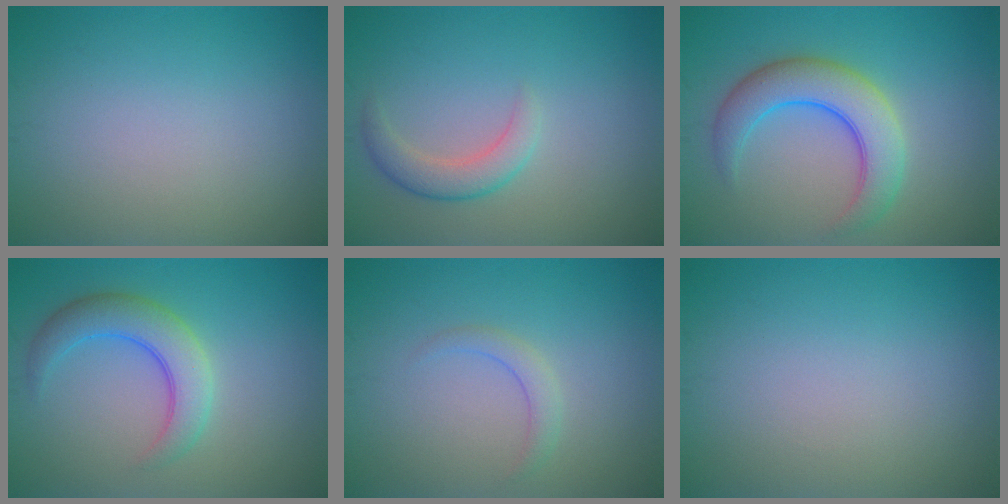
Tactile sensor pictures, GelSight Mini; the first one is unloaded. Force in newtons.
{"total": 2.5, "press": 2.5, "slide": 0.2}
{"total": 5.8, "press": 5.8, "slide": 0.1}
{"total": 4.5, "press": 4.5, "slide": 0.3}
{"total": 1.4, "press": 1.4, "slide": 0.0}
{"total": 0.0}